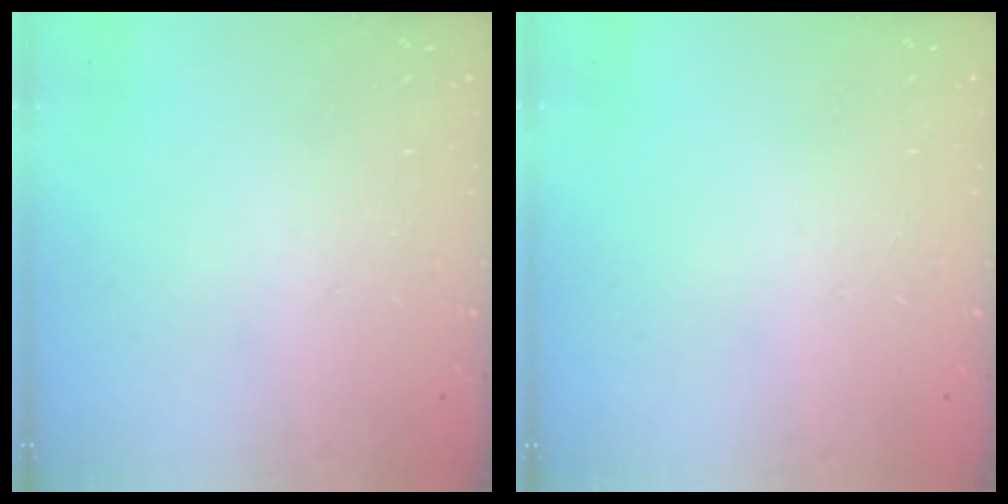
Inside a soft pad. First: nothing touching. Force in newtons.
{"total": 0.0}